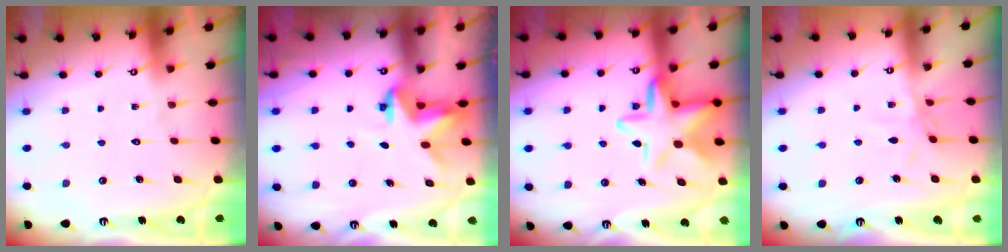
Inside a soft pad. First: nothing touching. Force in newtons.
{"total": 3.2, "press": 3.2, "slide": 0.0}
{"total": 13.9, "press": 13.7, "slide": 2.3}
{"total": 3.0, "press": 3.0, "slide": 0.1}